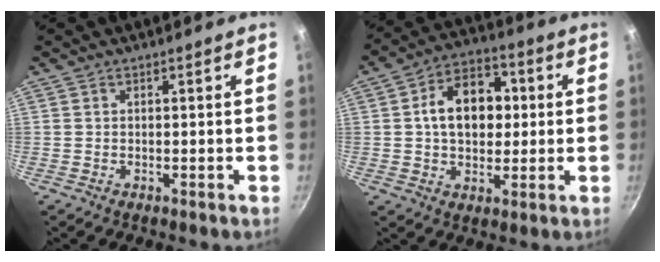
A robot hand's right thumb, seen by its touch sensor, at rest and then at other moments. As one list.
[{"total": 13.4, "force": [1.7, 9.5, 9.3], "torque": [-0.108, 0.019, 0.014]}]